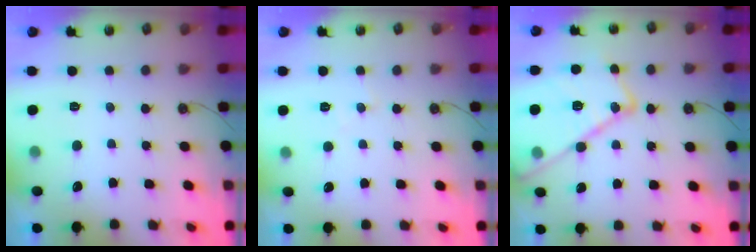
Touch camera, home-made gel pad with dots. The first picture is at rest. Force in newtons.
{"total": 5.7, "press": 5.7, "slide": 0.9}
{"total": 22.7, "press": 22.7, "slide": 1.9}